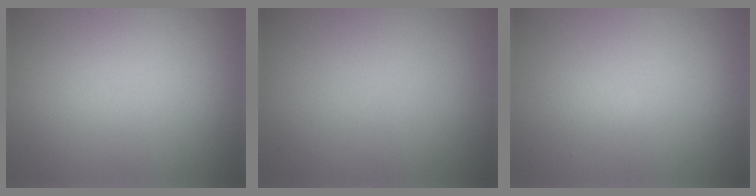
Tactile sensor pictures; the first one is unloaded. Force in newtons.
{"total": 0.0}
{"total": 1.0, "press": 1.0, "slide": 0.0}